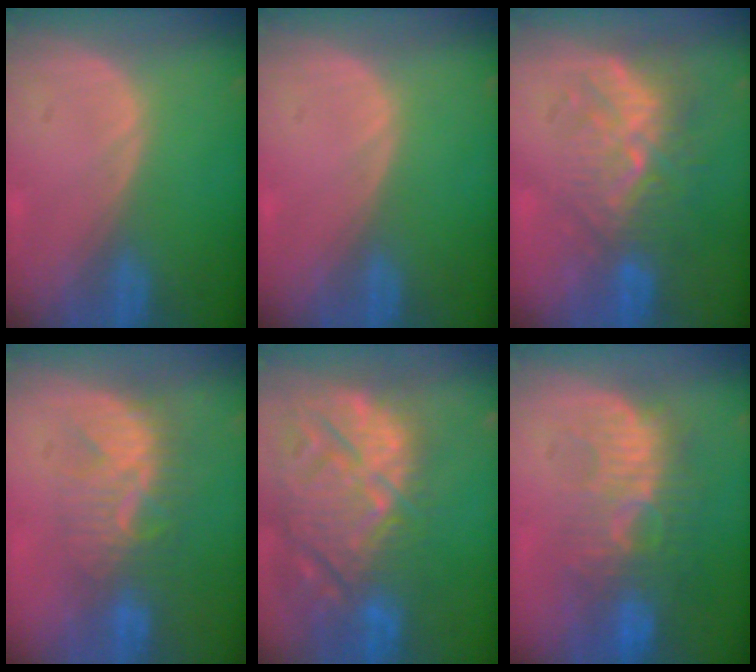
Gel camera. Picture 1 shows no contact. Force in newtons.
{"total": 0.0}
{"total": 9.6, "press": 8.6, "slide": 4.1}
{"total": 7.8, "press": 7.5, "slide": 2.0}
{"total": 15.3, "press": 13.1, "slide": 7.9}
{"total": 10.1, "press": 9.3, "slide": 4.0}